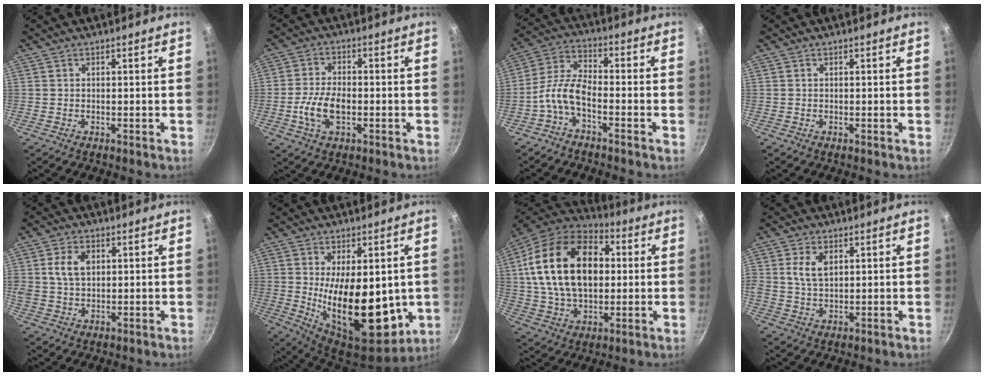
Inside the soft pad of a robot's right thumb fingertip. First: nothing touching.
{"total": 7.6, "force": [-1.9, 4.1, 6.2], "torque": [-0.121, 0.015, -0.040]}
{"total": 7.2, "force": [-3.5, 3.0, 5.6], "torque": [-0.123, 0.036, -0.082]}
{"total": 0.0}
{"total": 6.2, "force": [1.4, 4.3, 4.3], "torque": [-0.069, 0.001, 0.024]}
{"total": 20.2, "force": [-0.8, 10.0, 17.5], "torque": [-0.253, -0.035, 0.006]}
{"total": 24.4, "force": [3.7, 15.7, 18.3], "torque": [-0.304, 0.019, 0.055]}
{"total": 5.3, "force": [1.4, 3.3, 3.9], "torque": [-0.069, -0.001, 0.028]}